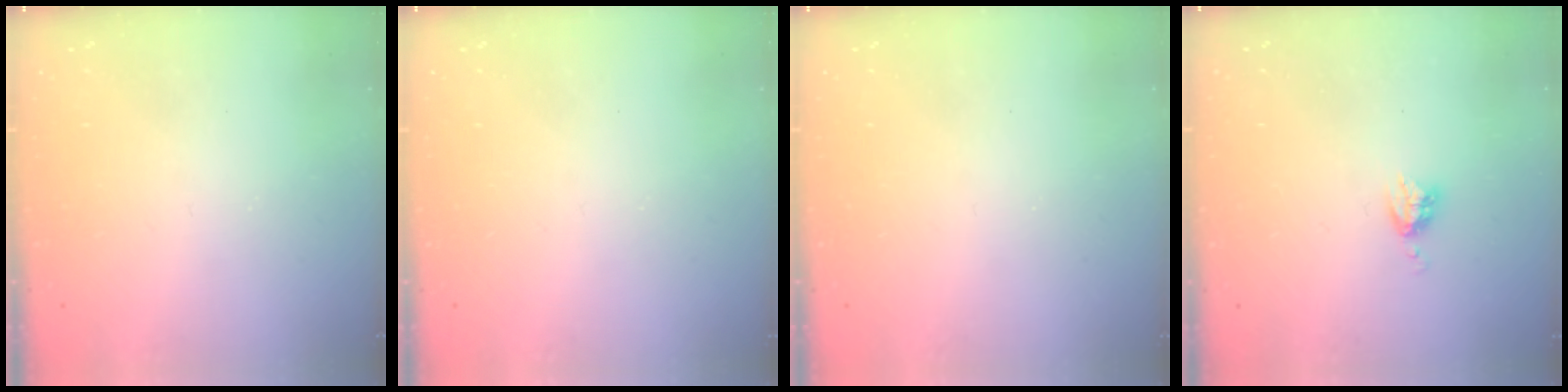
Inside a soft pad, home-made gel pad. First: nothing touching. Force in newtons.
{"total": 0.0}
{"total": 0.0}
{"total": 4.0, "press": 3.9, "slide": 0.5}